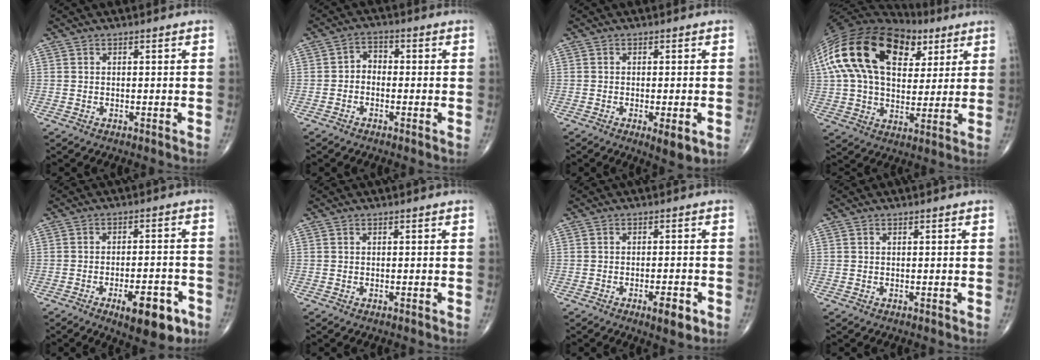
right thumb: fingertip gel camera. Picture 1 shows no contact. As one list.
[{"total": 3.1, "force": [-0.8, 2.4, 1.8], "torque": [-0.011, 0.018, -0.027]}, {"total": 4.6, "force": [-1.7, 1.3, 4.1], "torque": [-0.052, -0.012, -0.021]}, {"total": 26.3, "force": [10.4, 15.2, 18.8], "torque": [-0.355, 0.026, 0.179]}, {"total": 10.9, "force": [-5.6, 4.0, 8.5], "torque": [-0.100, 0.025, -0.073]}, {"total": 0.0}, {"total": 4.6, "force": [-2.3, 1.4, 3.8], "torque": [-0.047, 0.002, -0.031]}, {"total": 0.0}]